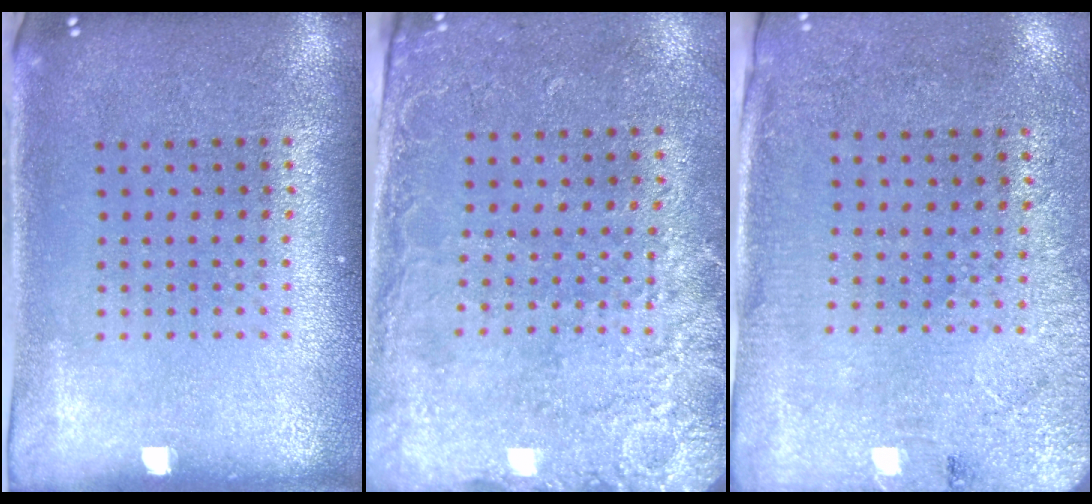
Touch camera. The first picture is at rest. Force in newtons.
{"total": 2.6, "press": 2.1, "slide": 1.5}
{"total": 2.6, "press": 2.2, "slide": 1.4}